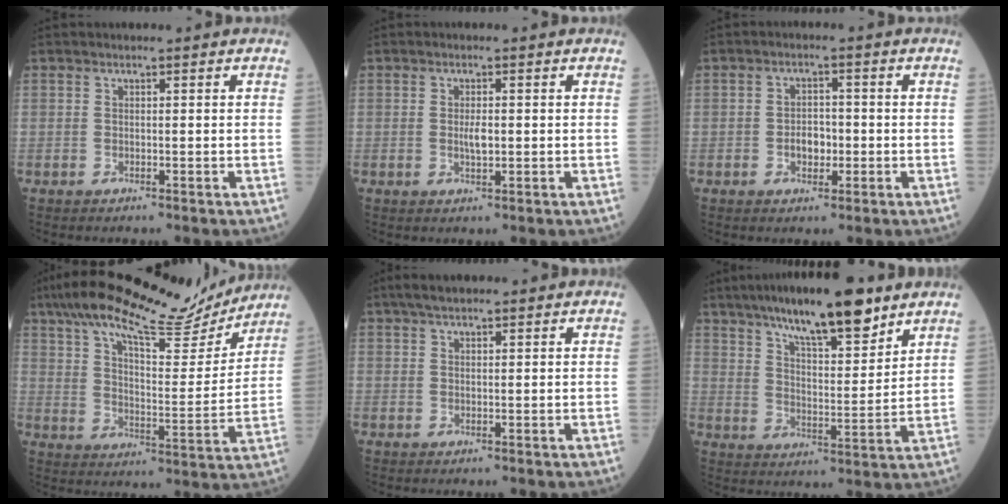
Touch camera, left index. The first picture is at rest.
{"total": 2.2, "force": [-0.1, 0.7, 2.1], "torque": [-0.043, -0.002, 0.001]}
{"total": 3.4, "force": [-0.9, 2.2, 2.5], "torque": [-0.041, 0.005, -0.014]}
{"total": 21.7, "force": [18.2, 4.3, 11.0], "torque": [-0.186, 0.015, 0.268]}
{"total": 4.1, "force": [3.2, 1.0, 2.3], "torque": [-0.043, 0.027, 0.056]}
{"total": 14.6, "force": [10.6, 2.8, 9.6], "torque": [-0.157, 0.005, 0.176]}